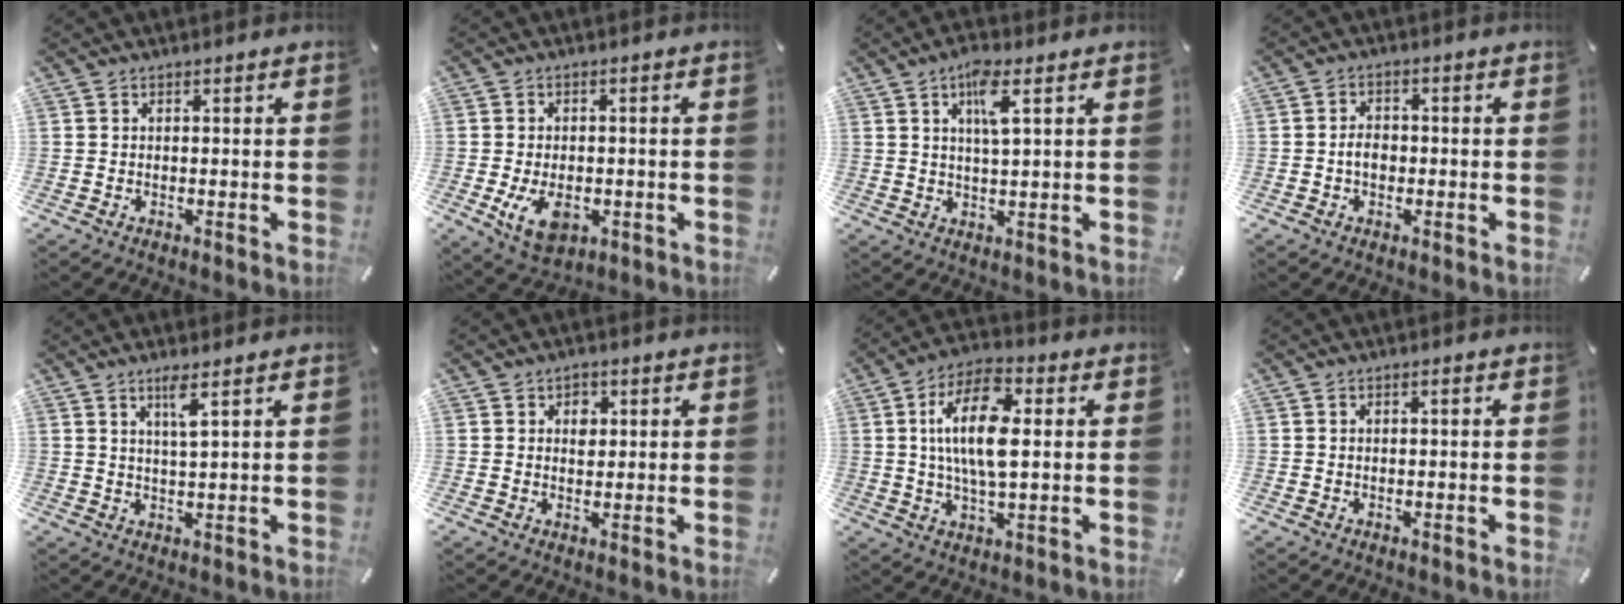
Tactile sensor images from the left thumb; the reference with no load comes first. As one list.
[{"total": 8.0, "force": [-2.1, 5.3, 5.6], "torque": [-0.104, 0.000, -0.038]}, {"total": 6.6, "force": [2.9, 1.5, 5.8], "torque": [-0.113, 0.002, 0.046]}, {"total": 3.7, "force": [-0.8, 2.7, 2.4], "torque": [-0.043, 0.008, -0.015]}, {"total": 3.8, "force": [2.0, -0.1, 3.2], "torque": [-0.068, -0.002, 0.032]}, {"total": 3.4, "force": [0.8, 2.7, 1.8], "torque": [-0.008, -0.005, 0.005]}, {"total": 14.1, "force": [2.4, 6.4, 12.3], "torque": [-0.250, 0.002, 0.039]}, {"total": 0.8, "force": [-0.2, 0.5, 0.6], "torque": [-0.010, 0.003, -0.005]}]